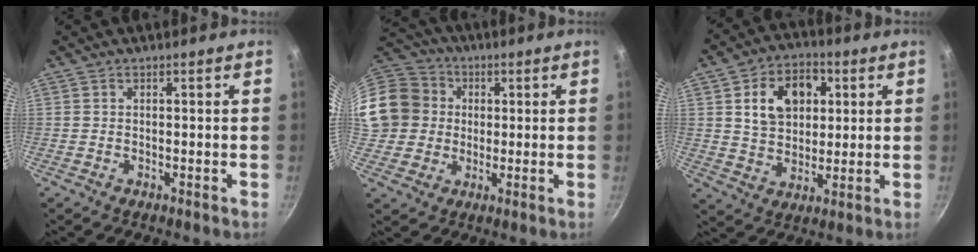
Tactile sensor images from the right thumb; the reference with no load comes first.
{"total": 16.8, "force": [2.0, 15.3, 6.6], "torque": [-0.131, 0.037, 0.033]}
{"total": 12.9, "force": [3.4, 9.4, 8.1], "torque": [-0.097, 0.003, 0.053]}